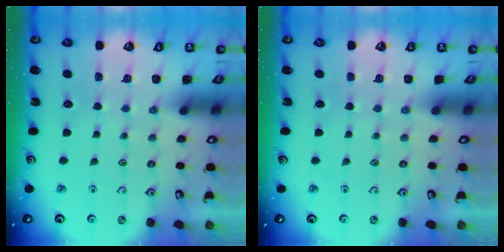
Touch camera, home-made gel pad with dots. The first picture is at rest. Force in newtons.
{"total": 0.0}